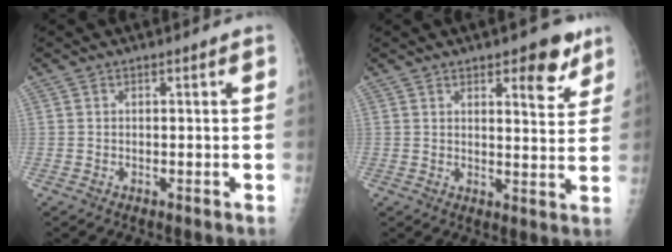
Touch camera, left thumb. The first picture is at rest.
{"total": 7.8, "force": [4.7, 2.9, 5.5], "torque": [-0.047, -0.027, 0.060]}